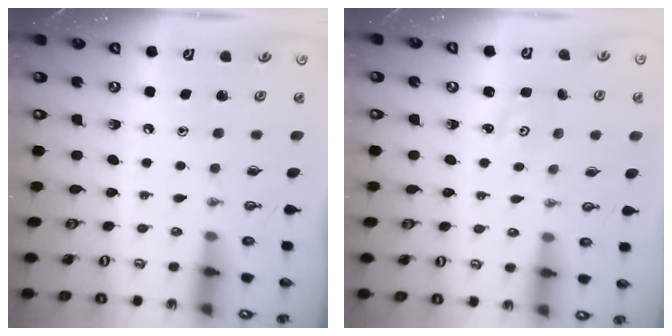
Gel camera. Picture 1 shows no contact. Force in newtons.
{"total": 1.1, "press": 1.1, "slide": 0.3}